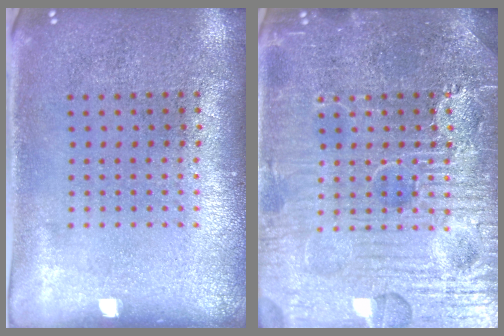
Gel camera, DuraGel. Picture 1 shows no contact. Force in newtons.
{"total": 6.8, "press": 6.8, "slide": 0.6}